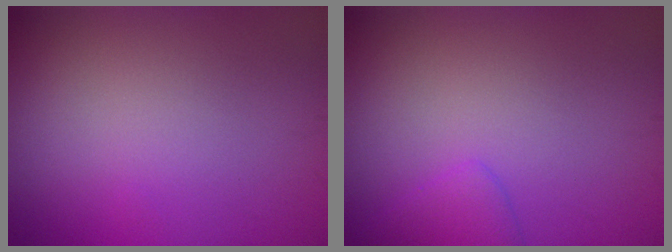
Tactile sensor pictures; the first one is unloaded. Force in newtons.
{"total": 1.6, "press": 1.6, "slide": 0.1}